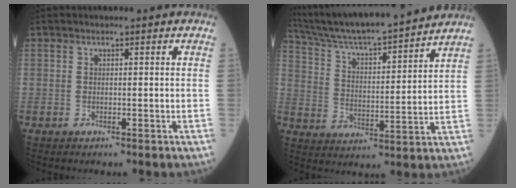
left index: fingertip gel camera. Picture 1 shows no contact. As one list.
[{"total": 19.7, "force": [18.0, 0.3, 8.2], "torque": [-0.149, 0.005, 0.285]}]